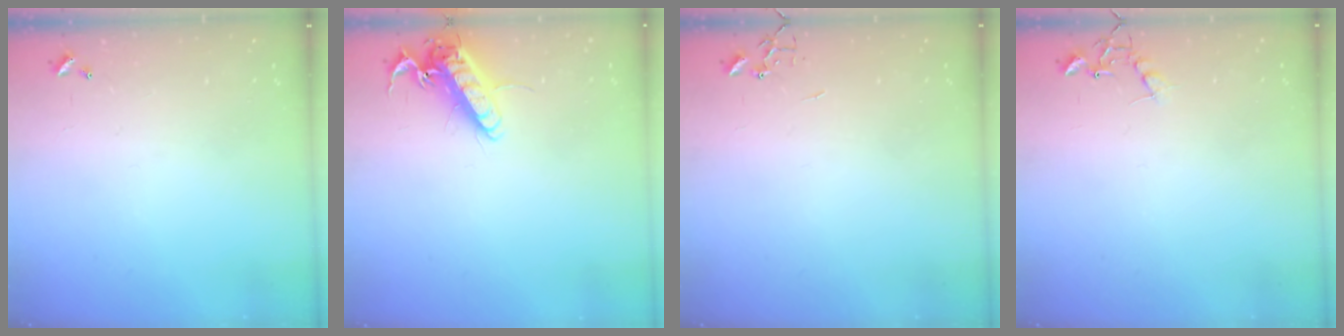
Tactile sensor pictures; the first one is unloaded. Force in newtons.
{"total": 12.8, "press": 12.6, "slide": 2.4}
{"total": 0.0}
{"total": 6.8, "press": 6.8, "slide": 0.3}